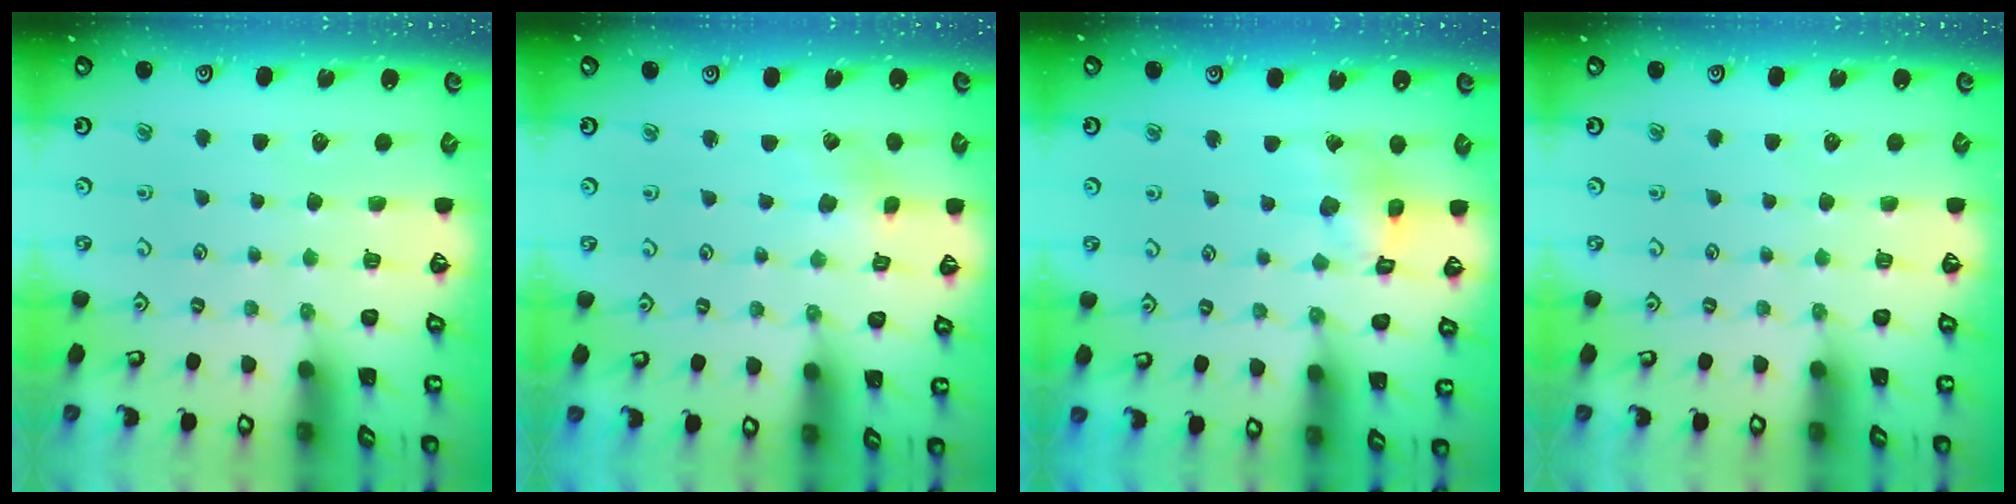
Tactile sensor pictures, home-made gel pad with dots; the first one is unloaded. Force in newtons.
{"total": 2.5, "press": 2.4, "slide": 0.4}
{"total": 9.7, "press": 9.7, "slide": 1.1}
{"total": 0.0}